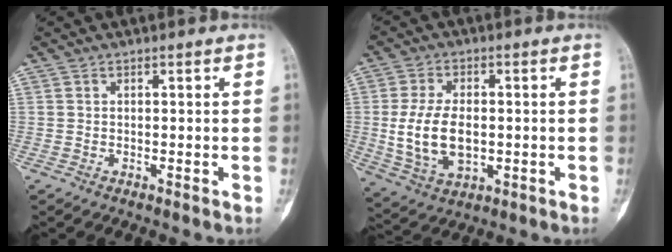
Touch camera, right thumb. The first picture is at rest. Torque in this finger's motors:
{"motor_torque": [-0.51, 1.28, 0.77, 0.29, 0.16]}